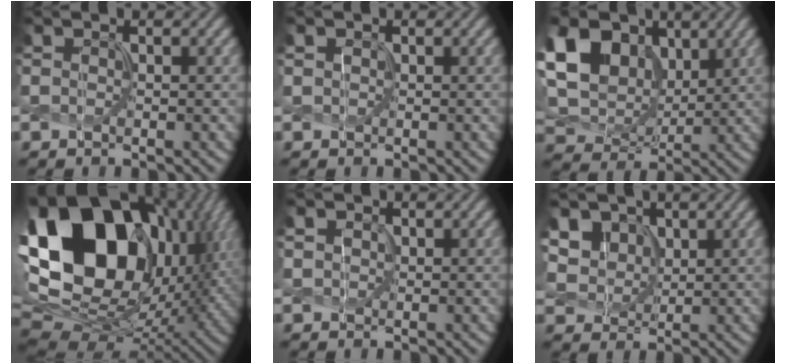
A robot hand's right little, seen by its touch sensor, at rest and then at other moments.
{"total": 0.6, "force": [0.2, 0.5, 0.2], "torque": [-0.004, -0.001, 0.004]}
{"total": 13.6, "force": [5.2, 9.9, 7.7], "torque": [-0.184, 0.035, 0.090]}
{"total": 21.7, "force": [6.7, 14.9, 14.3], "torque": [-0.314, 0.026, 0.133]}
{"total": 1.2, "force": [0.6, 1.0, 0.5], "torque": [-0.012, 0.003, 0.011]}
{"total": 5.9, "force": [2.9, 4.4, 2.7], "torque": [-0.093, 0.006, 0.054]}